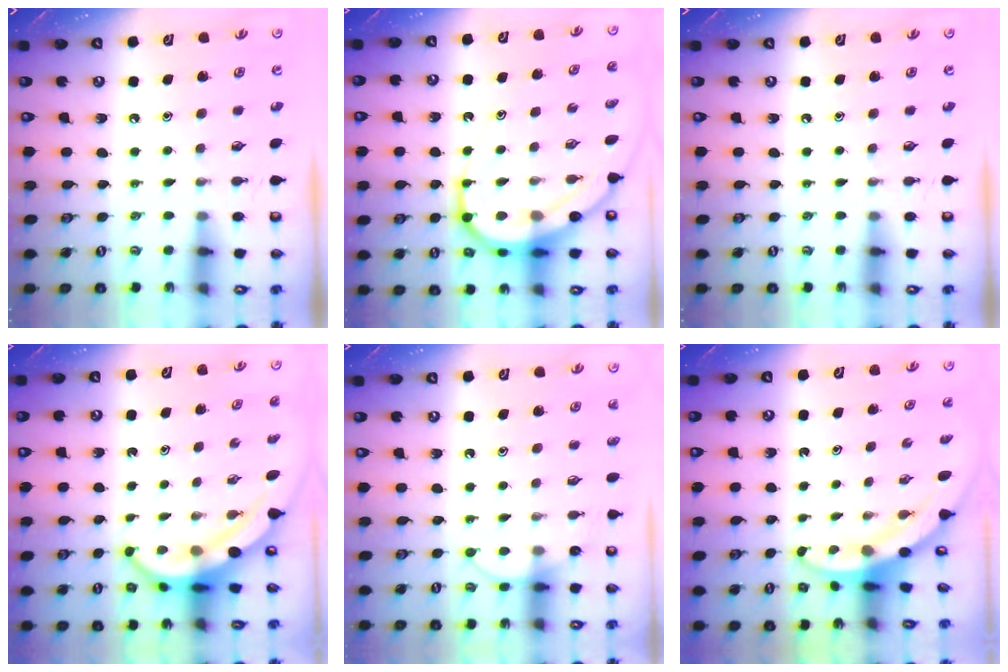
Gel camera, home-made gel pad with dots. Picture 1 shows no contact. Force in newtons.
{"total": 12.3, "press": 12.2, "slide": 1.2}
{"total": 0.0}
{"total": 7.4, "press": 7.3, "slide": 0.8}
{"total": 6.5, "press": 6.4, "slide": 0.6}
{"total": 3.5, "press": 3.5, "slide": 0.1}